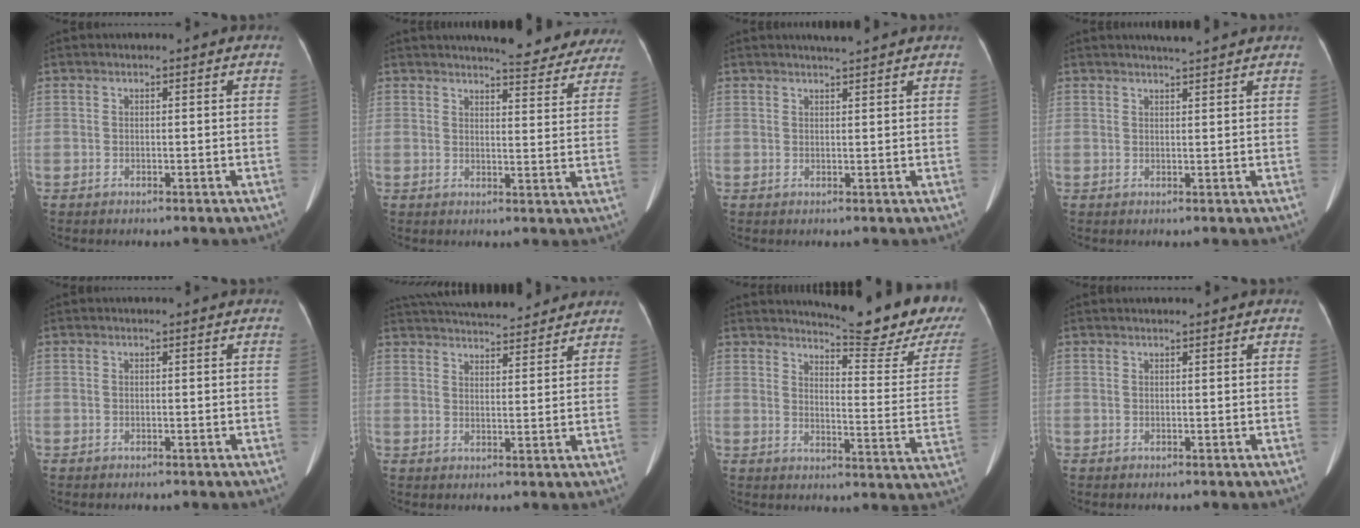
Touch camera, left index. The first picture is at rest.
{"total": 14.4, "force": [13.4, 3.2, 4.1], "torque": [-0.022, -0.021, 0.136]}
{"total": 2.9, "force": [2.7, -0.3, 1.1], "torque": [-0.016, 0.011, 0.041]}
{"total": 4.0, "force": [3.7, -0.2, 1.6], "torque": [-0.023, 0.015, 0.049]}
{"total": 0.0}
{"total": 17.8, "force": [16.2, 3.7, 6.2], "torque": [-0.112, 0.034, 0.232]}
{"total": 17.4, "force": [15.8, 0.1, 7.4], "torque": [-0.106, -0.096, 0.187]}
{"total": 2.0, "force": [1.9, 0.0, 0.7], "torque": [-0.010, 0.024, 0.028]}